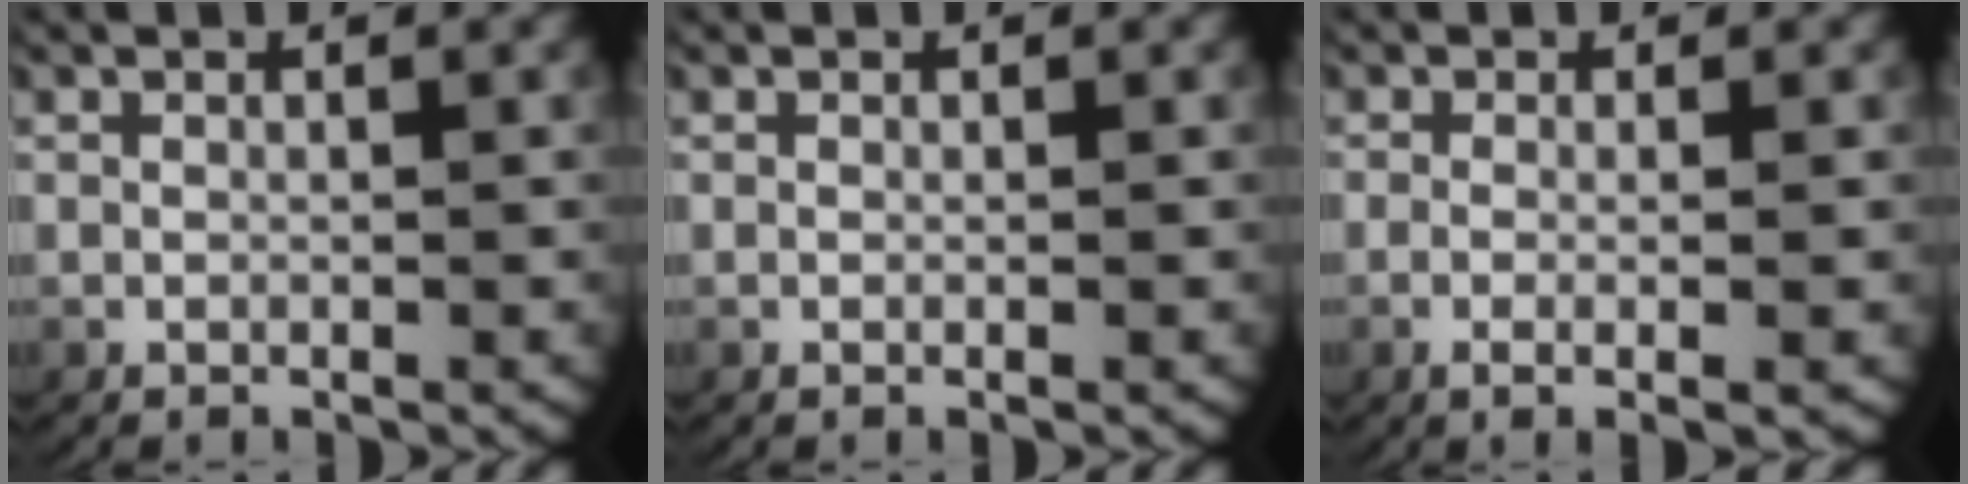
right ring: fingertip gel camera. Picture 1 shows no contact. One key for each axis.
{"total": 0.0}
{"total": 2.6, "fx": -0.8, "fy": 0.3, "fz": 2.4, "tx": -0.052, "ty": -0.014, "tz": -0.007}